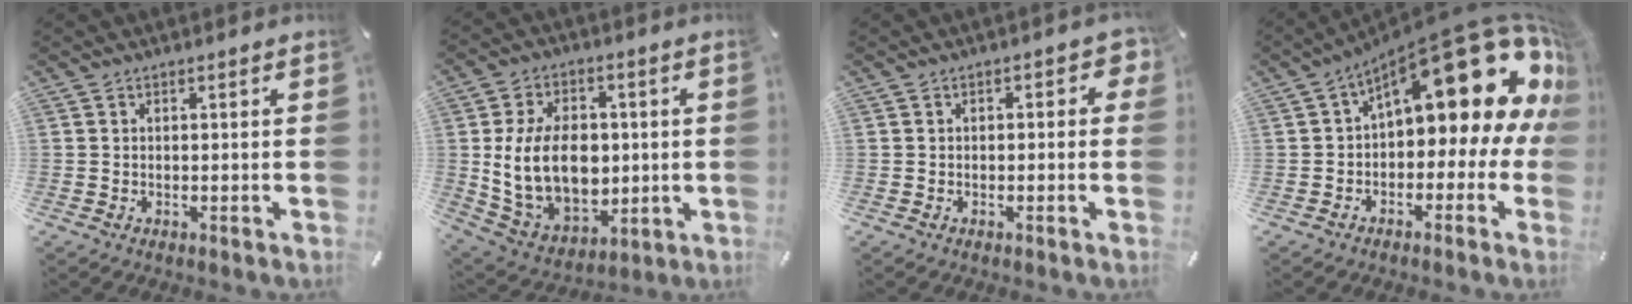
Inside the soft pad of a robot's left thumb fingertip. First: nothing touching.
{"total": 17.1, "force": [0.6, 12.7, 11.4], "torque": [-0.239, 0.000, 0.018]}
{"total": 2.6, "force": [-0.6, 1.7, 1.9], "torque": [-0.028, 0.009, -0.016]}
{"total": 20.8, "force": [10.0, 8.6, 16.0], "torque": [-0.207, -0.080, 0.167]}